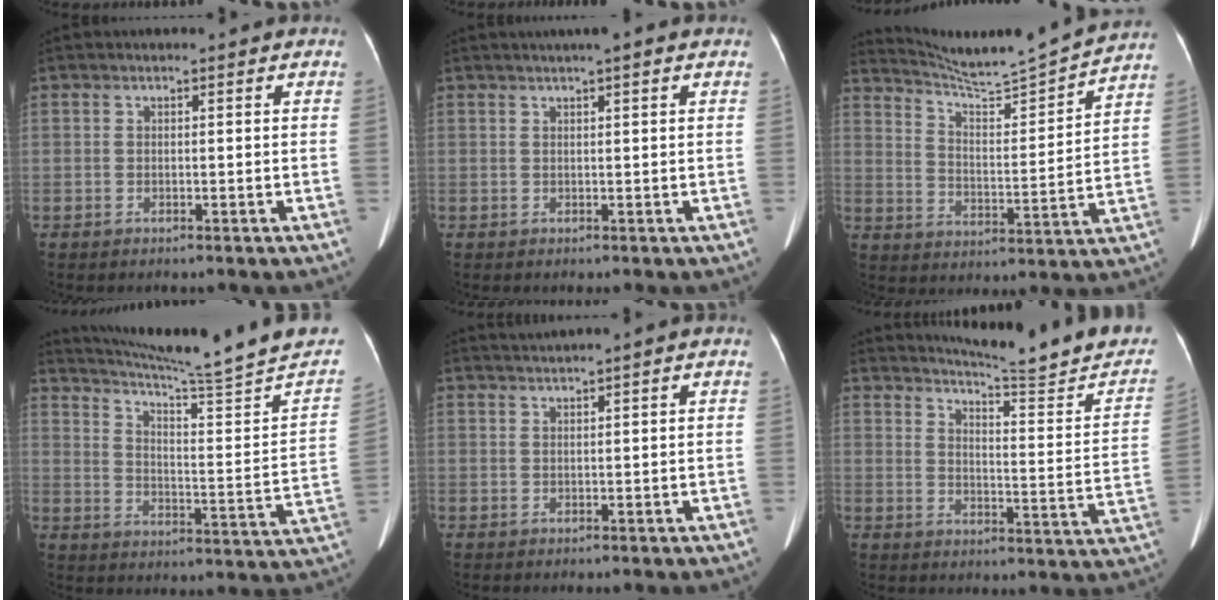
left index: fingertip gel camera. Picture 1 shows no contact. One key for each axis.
{"total": 2.8, "fx": 2.0, "fy": 0.0, "fz": 2.0, "tx": -0.029, "ty": 0.021, "tz": 0.028}
{"total": 14.9, "fx": 14.2, "fy": -1.7, "fz": 4.2, "tx": -0.081, "ty": -0.030, "tz": 0.211}
{"total": 22.6, "fx": 20.0, "fy": -1.4, "fz": 10.5, "tx": -0.165, "ty": -0.075, "tz": 0.266}
{"total": 1.7, "fx": 1.0, "fy": -0.1, "fz": 1.3, "tx": -0.029, "ty": 0.015, "tz": 0.023}
{"total": 17.8, "fx": 16.3, "fy": 0.0, "fz": 7.1, "tx": -0.100, "ty": -0.077, "tz": 0.198}